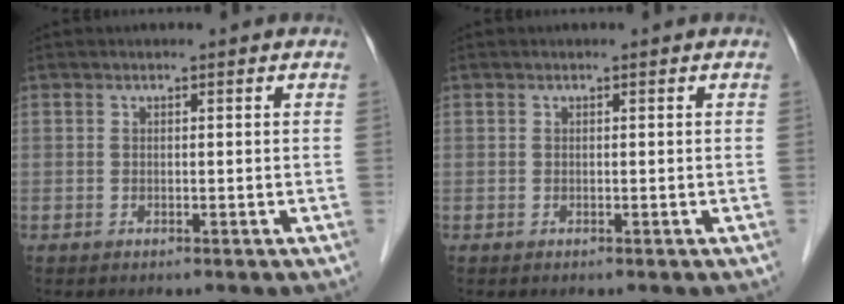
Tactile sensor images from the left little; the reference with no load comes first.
{"total": 0.0}